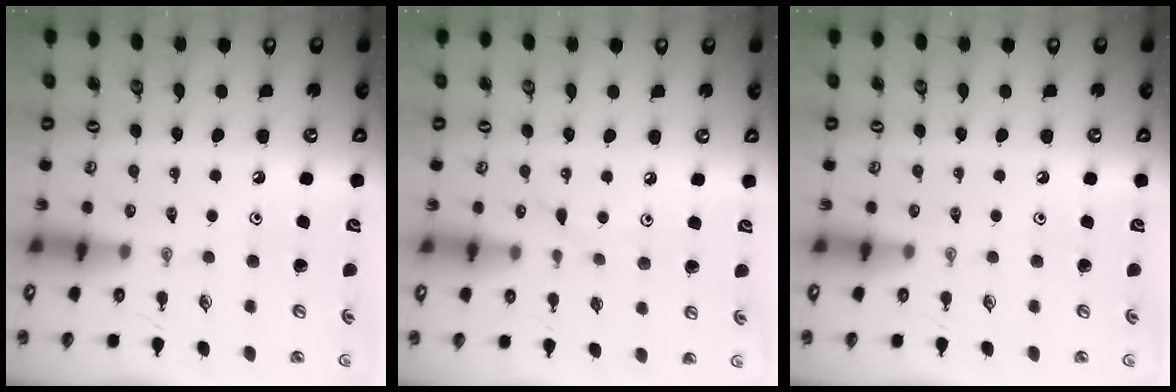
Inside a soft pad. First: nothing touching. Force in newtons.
{"total": 4.9, "press": 4.9, "slide": 0.5}
{"total": 0.0}